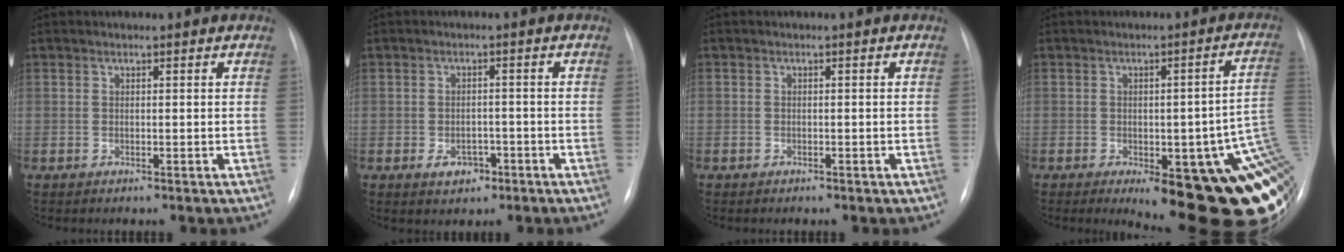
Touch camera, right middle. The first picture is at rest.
{"total": 3.5, "force": [-1.8, 2.3, 1.8], "torque": [-0.024, 0.004, -0.019]}
{"total": 1.3, "force": [-0.9, 0.8, 0.4], "torque": [-0.009, 0.003, -0.010]}
{"total": 25.3, "force": [-7.6, 7.0, 23.1], "torque": [-0.169, 0.003, -0.078]}